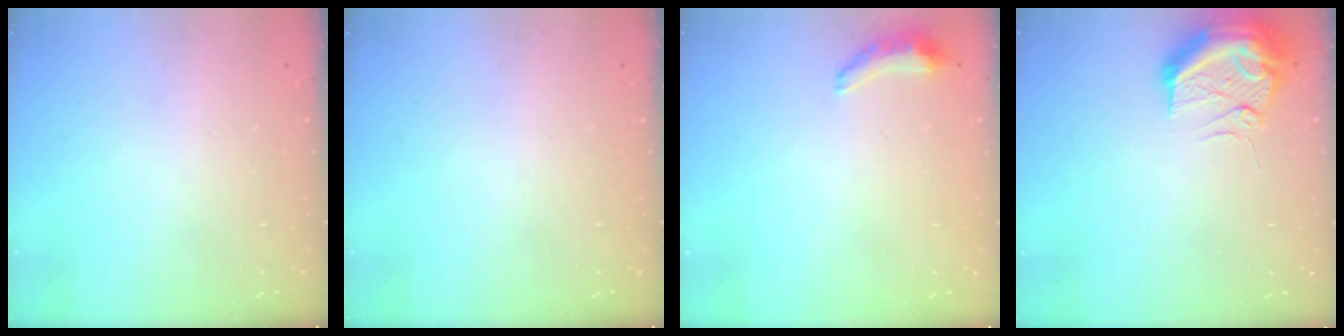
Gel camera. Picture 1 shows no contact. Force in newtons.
{"total": 0.0}
{"total": 6.8, "press": 6.2, "slide": 2.9}
{"total": 12.7, "press": 12.5, "slide": 2.3}